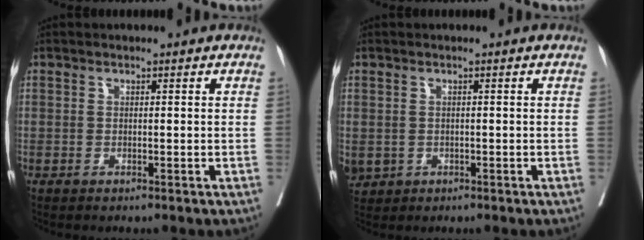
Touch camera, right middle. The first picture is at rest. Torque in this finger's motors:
{"motor_torque": [-0.14, -0.02, 0.00, 0.00]}